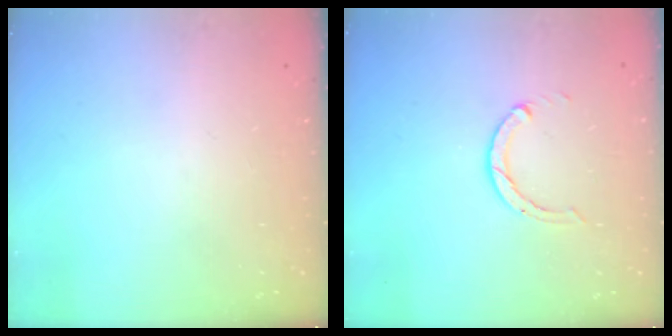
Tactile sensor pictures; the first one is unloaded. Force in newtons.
{"total": 3.2, "press": 3.1, "slide": 0.4}